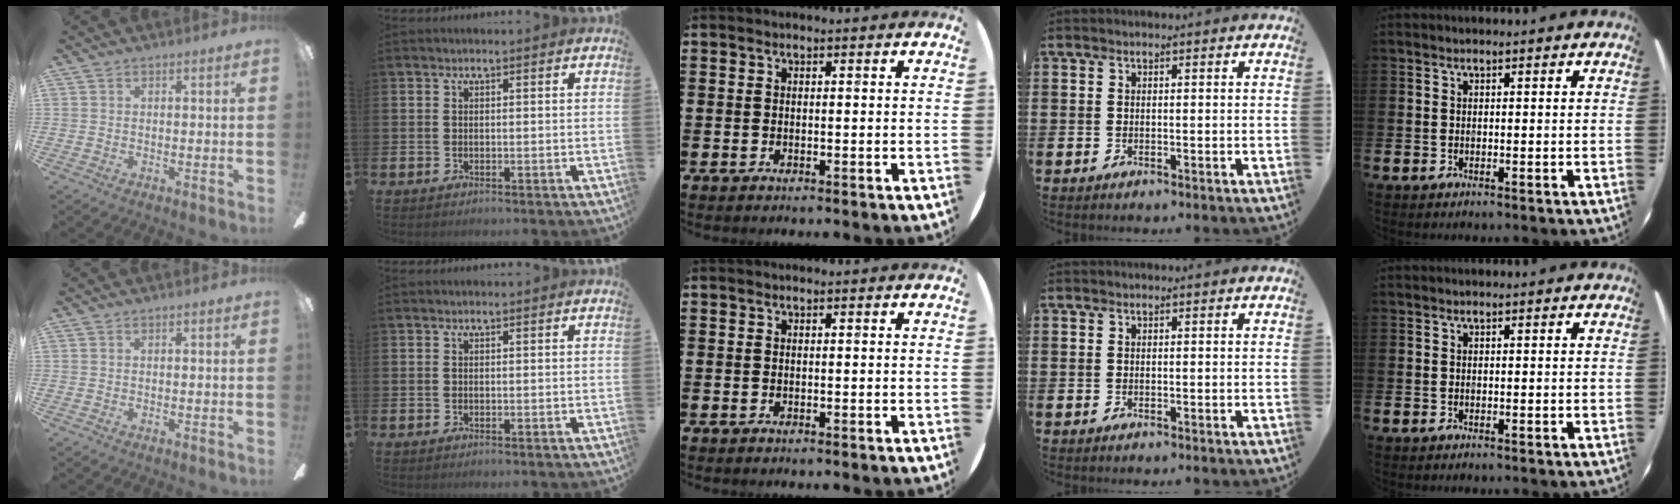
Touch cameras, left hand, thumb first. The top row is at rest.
{}